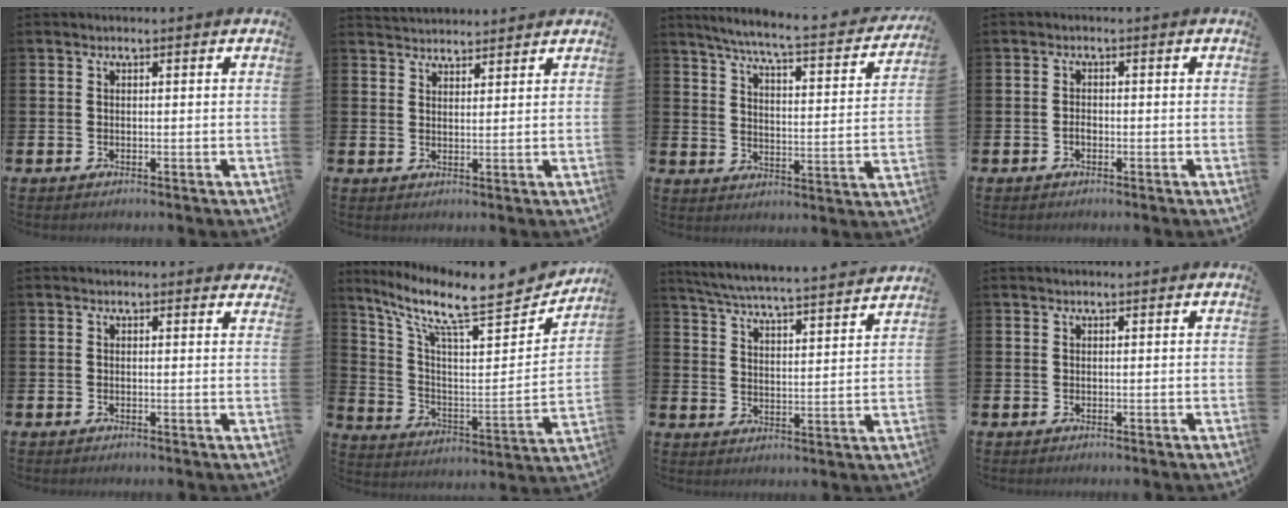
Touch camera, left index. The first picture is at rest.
{"total": 3.0, "force": [3.0, 0.6, -0.2], "torque": [0.005, -0.015, 0.054]}
{"total": 6.0, "force": [5.3, 0.1, 2.8], "torque": [-0.066, -0.049, 0.079]}
{"total": 1.1, "force": [-0.5, 0.7, 0.7], "torque": [-0.005, -0.003, -0.013]}
{"total": 0.6, "force": [0.6, 0.2, 0.1], "torque": [0.006, -0.001, 0.009]}
{"total": 11.2, "force": [9.2, 2.6, 5.9], "torque": [-0.129, -0.075, 0.143]}
{"total": 6.0, "force": [5.8, -0.1, 1.6], "torque": [-0.050, -0.049, 0.097]}
{"total": 0.0}